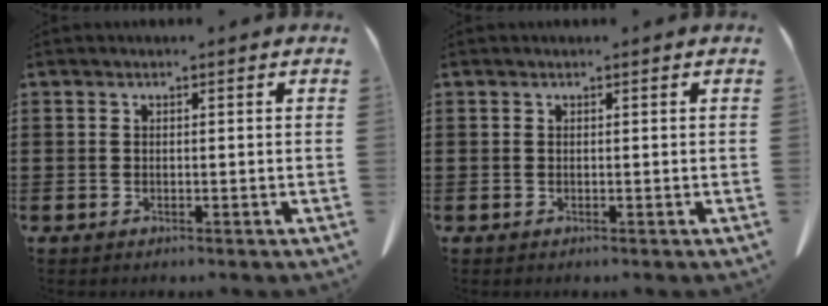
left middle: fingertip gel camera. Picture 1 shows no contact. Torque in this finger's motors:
{"motor_torque": [0.18, 0.16, 0.03, 0.01]}